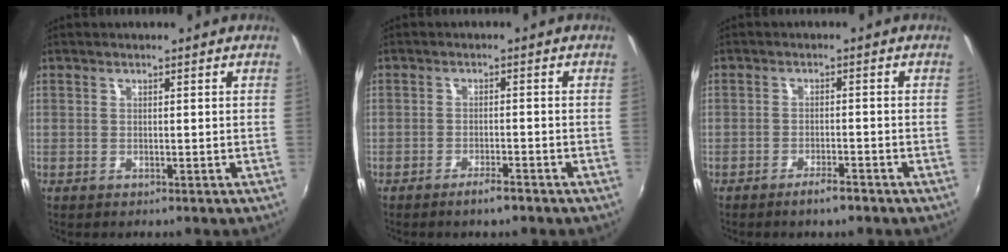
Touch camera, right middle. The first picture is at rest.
{"total": 2.7, "force": [-2.2, 0.3, 1.7], "torque": [-0.040, 0.000, -0.037]}
{"total": 3.0, "force": [-2.3, 0.4, 1.8], "torque": [-0.042, 0.000, -0.040]}